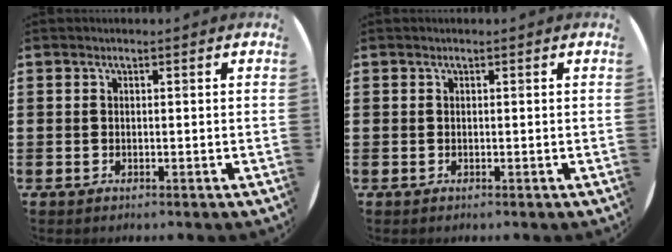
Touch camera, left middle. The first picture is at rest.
{"total": 0.0}